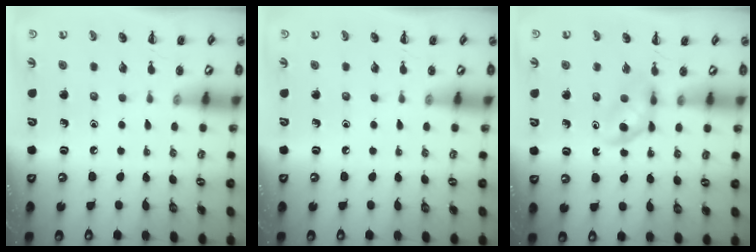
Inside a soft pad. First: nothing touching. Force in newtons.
{"total": 0.0}
{"total": 4.2, "press": 4.0, "slide": 1.2}